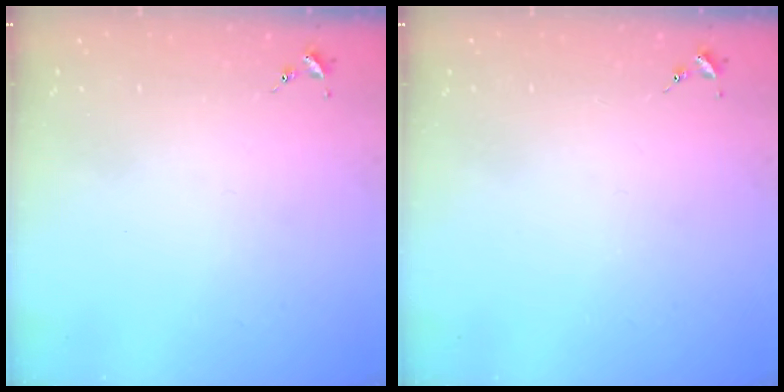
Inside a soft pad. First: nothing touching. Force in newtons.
{"total": 0.0}